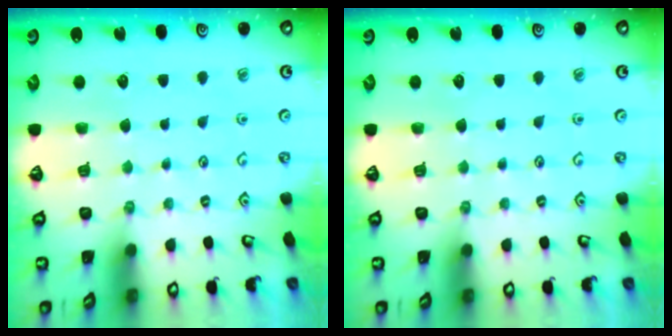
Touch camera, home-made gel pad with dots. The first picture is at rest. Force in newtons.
{"total": 0.0}